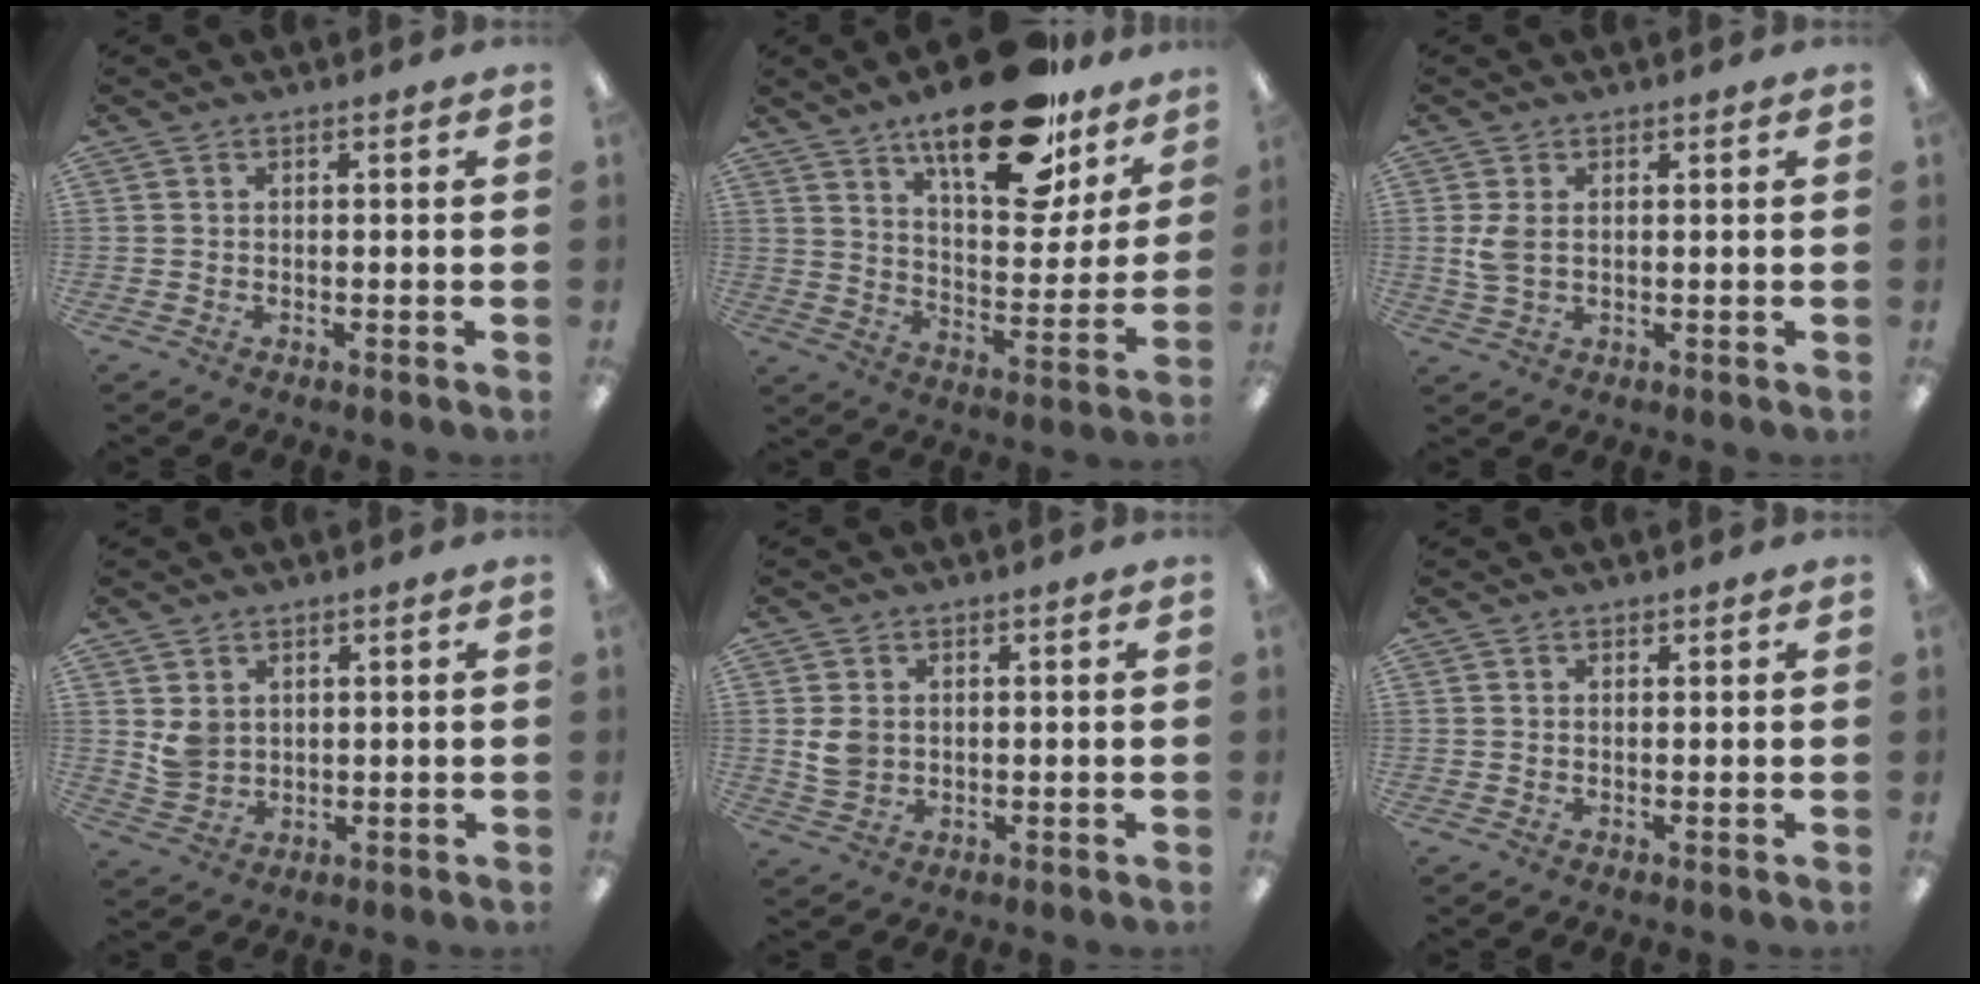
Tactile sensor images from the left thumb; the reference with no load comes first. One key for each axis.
{"total": 23.6, "fx": 16.2, "fy": 9.7, "fz": 14.1, "tx": -0.197, "ty": -0.098, "tz": 0.270}
{"total": 4.1, "fx": 0.5, "fy": 2.5, "fz": 3.2, "tx": -0.077, "ty": 0.000, "tz": 0.007}
{"total": 4.4, "fx": 2.2, "fy": 3.5, "fz": 1.5, "tx": -0.028, "ty": -0.004, "tz": 0.043}
{"total": 4.4, "fx": 0.8, "fy": 3.6, "fz": 2.4, "tx": -0.038, "ty": 0.004, "tz": 0.016}
{"total": 0.6, "fx": 0.5, "fy": 0.2, "fz": 0.0, "tx": 0.000, "ty": 0.001, "tz": 0.010}